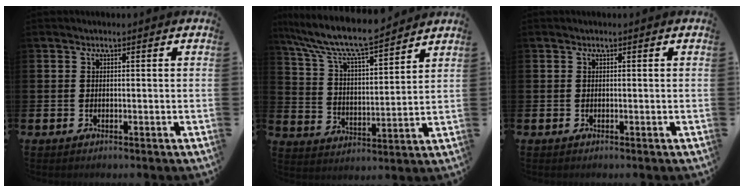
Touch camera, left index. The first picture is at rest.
{"total": 9.5, "force": [8.7, 1.1, 3.6], "torque": [-0.109, -0.053, 0.152]}
{"total": 0.0}